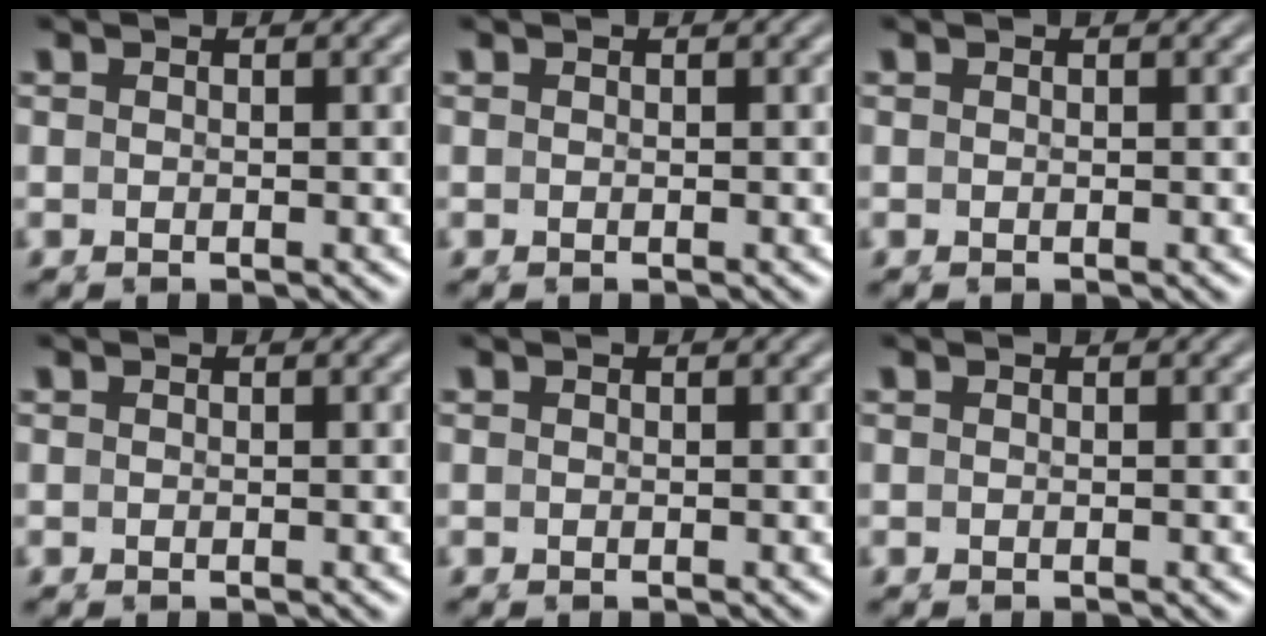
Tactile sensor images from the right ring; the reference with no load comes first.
{"total": 0.0}
{"total": 0.0}
{"total": 0.0}
{"total": 0.0}
{"total": 0.0}